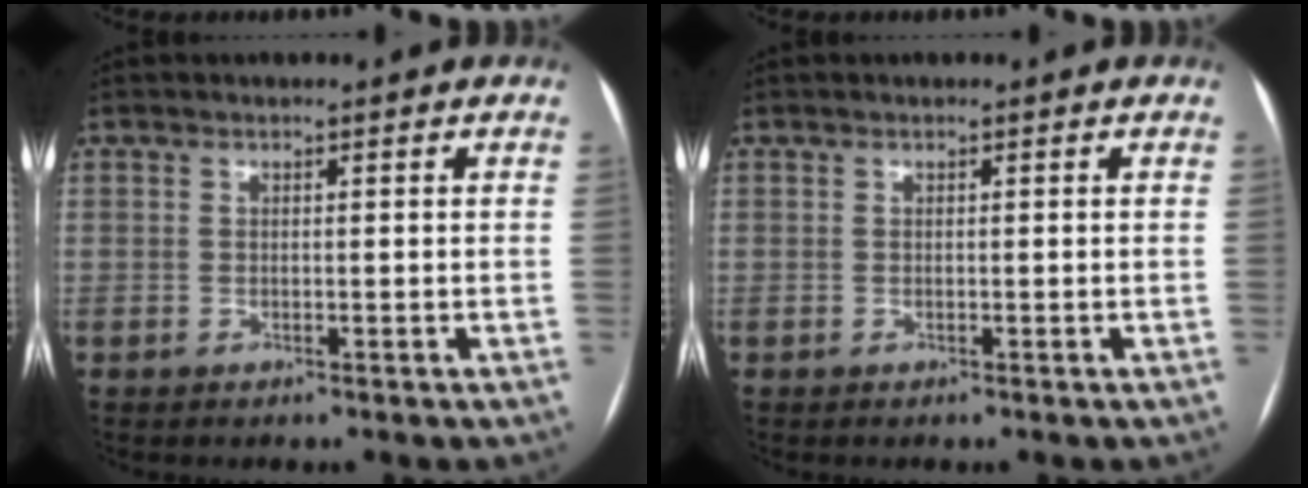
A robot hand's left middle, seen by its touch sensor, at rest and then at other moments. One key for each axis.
{"total": 0.0}